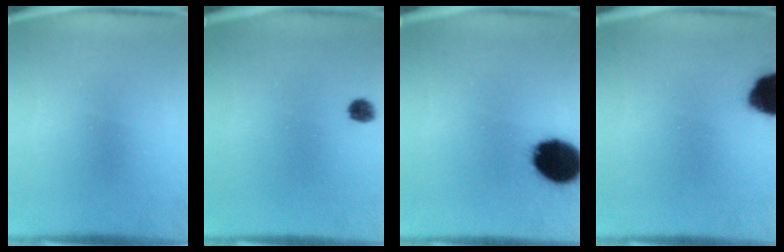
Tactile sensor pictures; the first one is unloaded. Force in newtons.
{"total": 2.2}
{"total": 15.5}
{"total": 11.4}